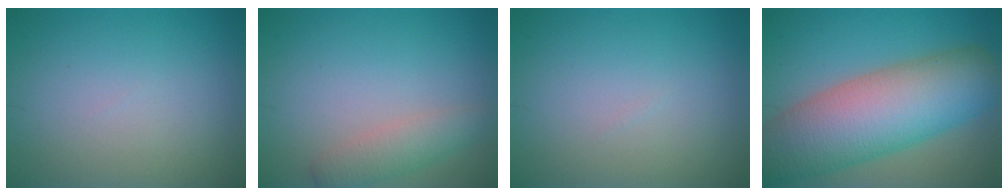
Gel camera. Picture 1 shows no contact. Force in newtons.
{"total": 2.6, "press": 2.6, "slide": 0.1}
{"total": 0.0}
{"total": 12.3, "press": 12.3, "slide": 0.4}